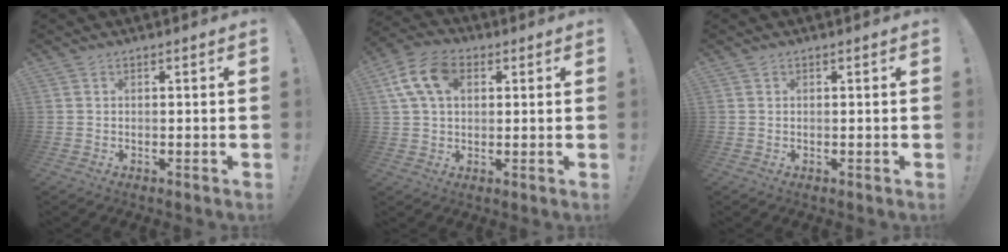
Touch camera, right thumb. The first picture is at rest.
{"total": 12.8, "force": [4.0, 8.5, 8.8], "torque": [-0.156, 0.002, 0.077]}
{"total": 0.0}